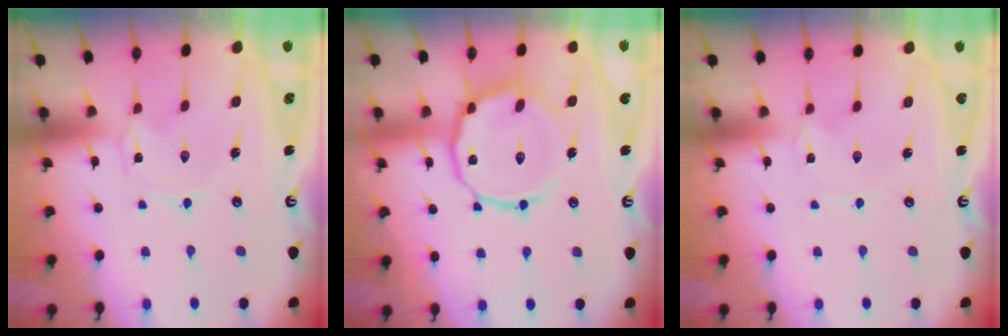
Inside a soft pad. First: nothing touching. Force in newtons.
{"total": 13.4, "press": 13.3, "slide": 1.2}
{"total": 0.8, "press": 0.8, "slide": 0.1}